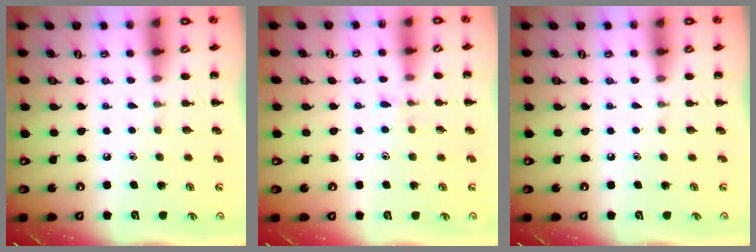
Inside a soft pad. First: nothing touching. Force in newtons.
{"total": 6.3, "press": 5.9, "slide": 2.2}
{"total": 0.0}